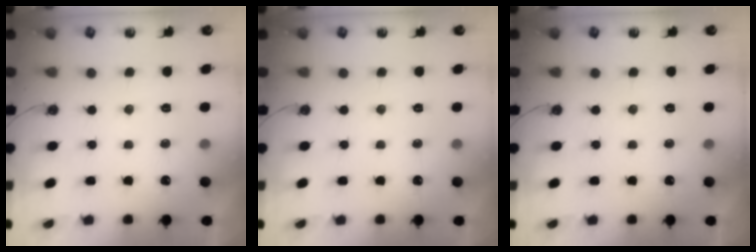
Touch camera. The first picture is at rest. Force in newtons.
{"total": 0.0}
{"total": 0.0}